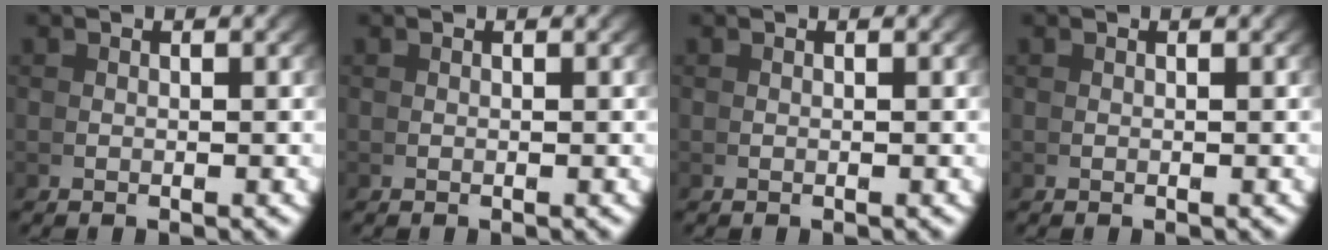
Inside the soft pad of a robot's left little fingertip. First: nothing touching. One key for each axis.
{"total": 0.0}
{"total": 0.0}
{"total": 0.0}